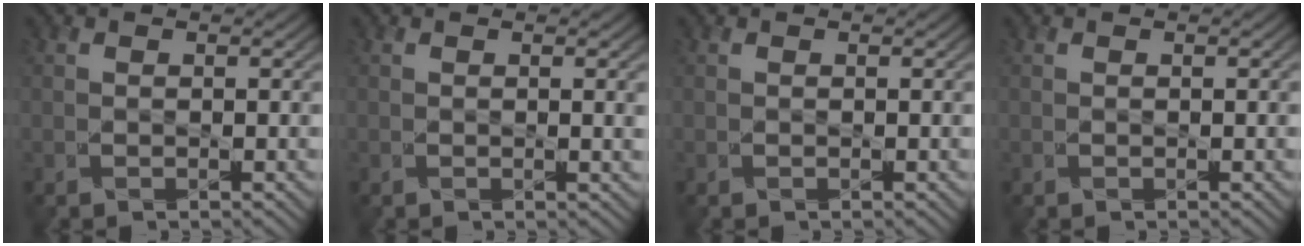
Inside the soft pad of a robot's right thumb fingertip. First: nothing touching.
{"total": 1.5, "force": [0.4, 0.2, 1.5], "torque": [-0.022, 0.000, 0.007]}
{"total": 0.0}
{"total": 0.0}